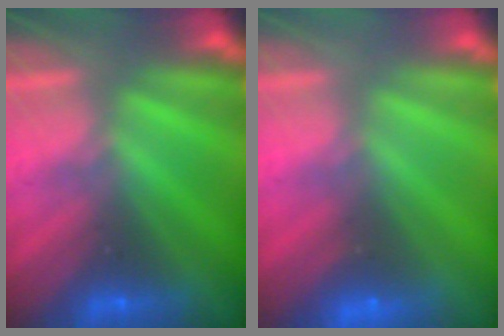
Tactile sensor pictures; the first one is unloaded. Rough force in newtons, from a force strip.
{"total": 2.3}